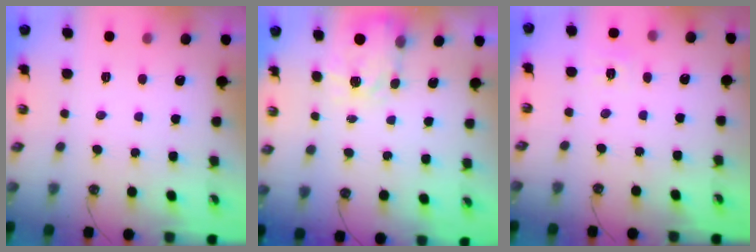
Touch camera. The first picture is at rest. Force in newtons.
{"total": 4.0, "press": 3.9, "slide": 0.6}
{"total": 4.6, "press": 4.6, "slide": 0.3}